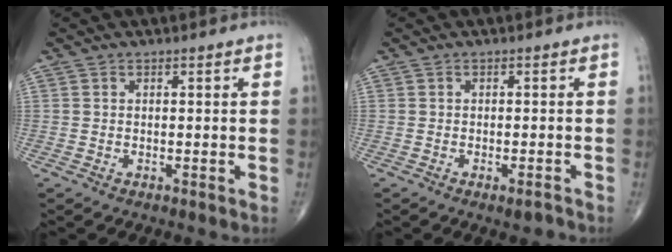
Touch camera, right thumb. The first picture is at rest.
{"total": 1.9, "force": [-1.2, 0.6, 1.3], "torque": [-0.018, 0.004, -0.016]}